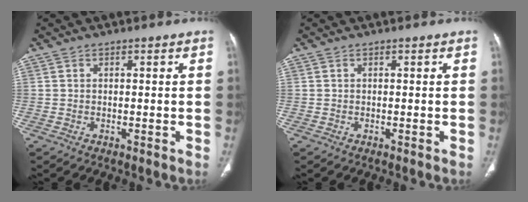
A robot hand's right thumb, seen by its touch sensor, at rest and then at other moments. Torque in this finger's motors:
{"motor_torque": [0.00, 0.00, 0.27, -0.09, 0.00]}